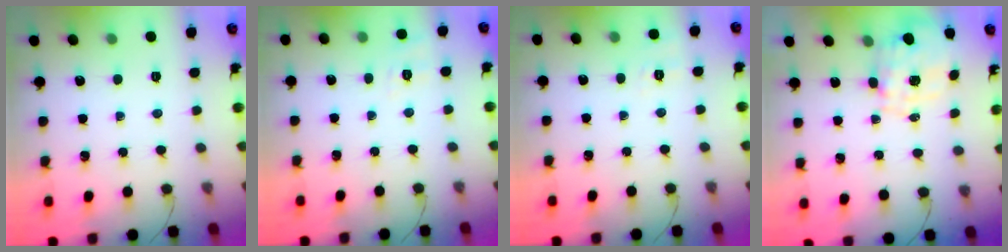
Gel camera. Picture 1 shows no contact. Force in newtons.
{"total": 2.5, "press": 1.0, "slide": 2.3}
{"total": 2.0, "press": 0.8, "slide": 1.8}
{"total": 1.3, "press": 1.2, "slide": 0.4}